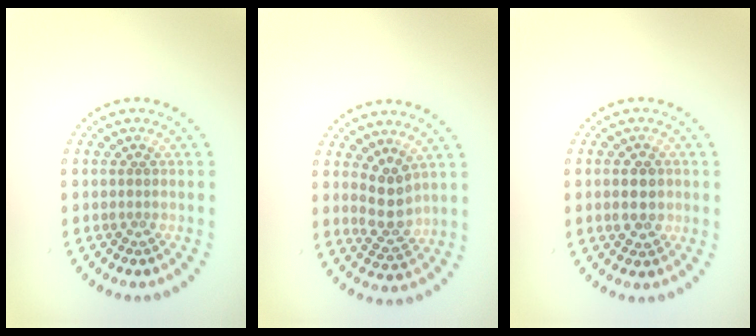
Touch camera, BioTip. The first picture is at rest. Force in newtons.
{"total": 3.0, "press": 2.6, "slide": 1.3}
{"total": 3.2, "press": 3.2, "slide": 0.2}